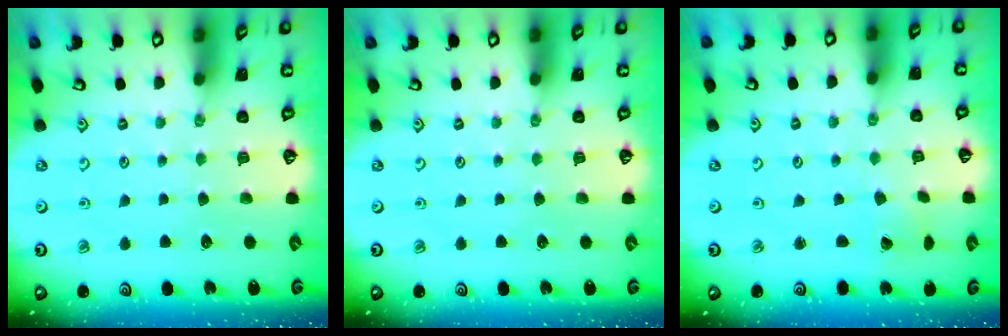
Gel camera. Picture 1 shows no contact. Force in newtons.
{"total": 0.0}
{"total": 0.6, "press": 0.6, "slide": 0.1}